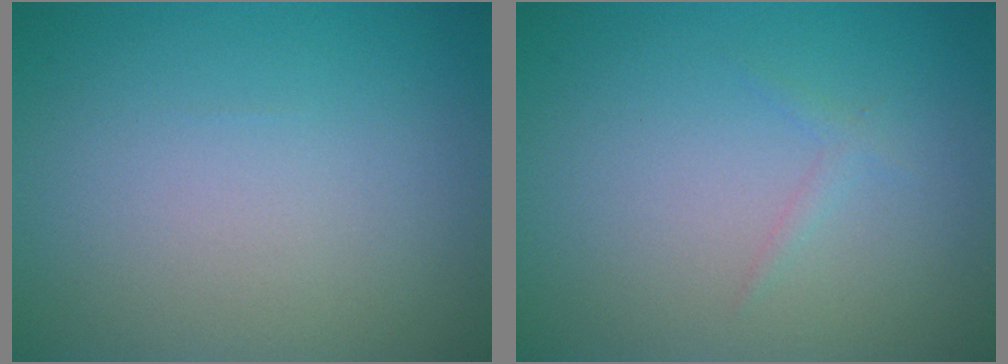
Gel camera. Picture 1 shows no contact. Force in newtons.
{"total": 0.7, "press": 0.7, "slide": 0.1}